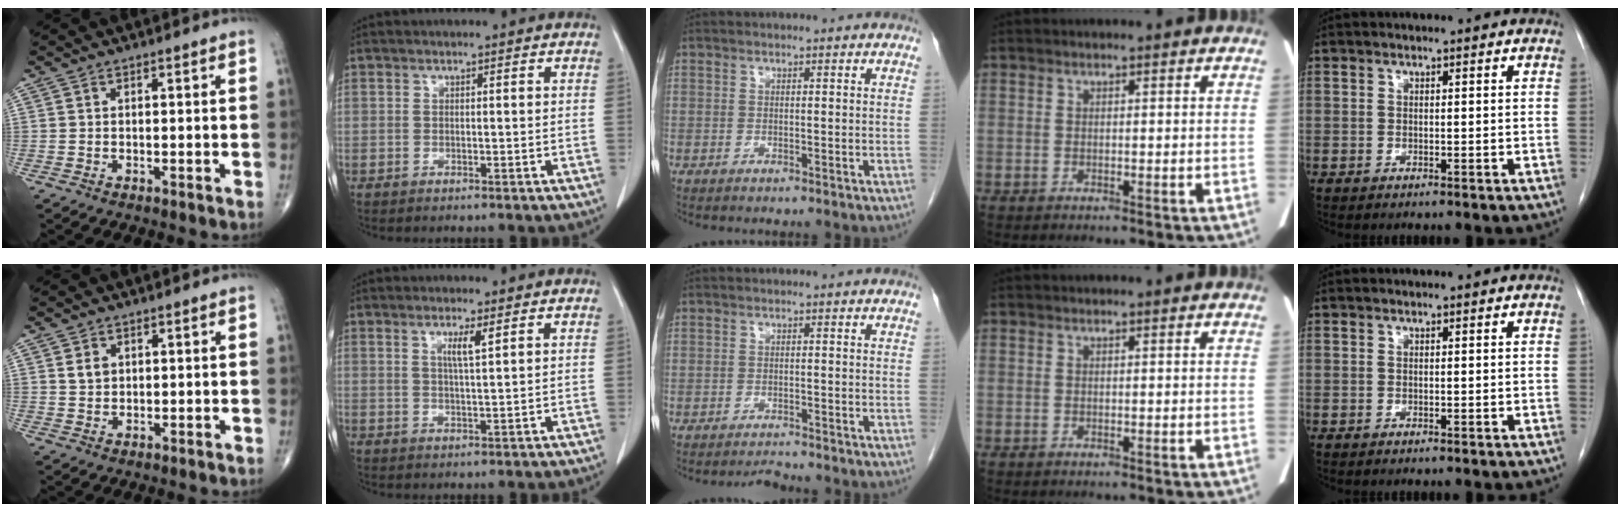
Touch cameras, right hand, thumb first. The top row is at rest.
{"thumb": {"total": 2.5, "force": [0.9, 1.9, 1.3], "torque": [-0.015, -0.005, 0.018]}, "index": {"total": 2.9, "force": [1.3, -0.1, 2.6], "torque": [-0.050, -0.003, 0.025]}, "middle": {"total": 1.4, "force": [-1.4, -0.3, 0.0], "torque": [-0.006, -0.012, -0.019]}}